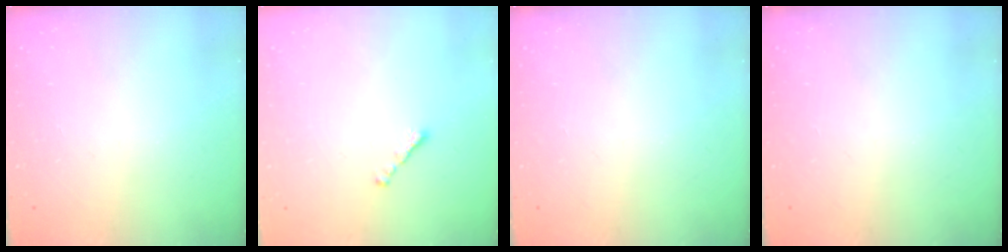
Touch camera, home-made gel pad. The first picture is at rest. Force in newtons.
{"total": 1.3, "press": 1.2, "slide": 0.5}
{"total": 0.0}
{"total": 0.0}